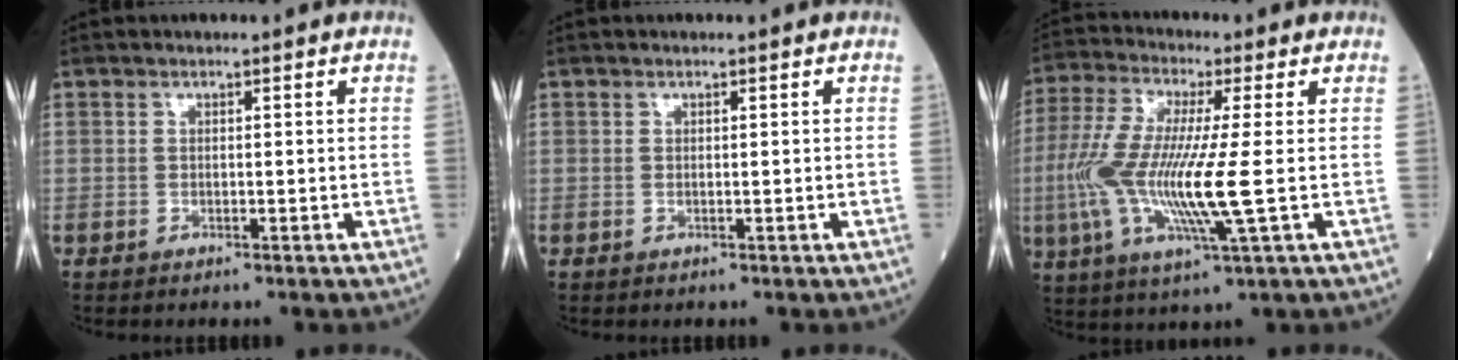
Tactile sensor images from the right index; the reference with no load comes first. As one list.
[{"total": 0.0}, {"total": 14.1, "force": [-1.5, 1.1, 14.0], "torque": [-0.308, -0.014, -0.037]}]